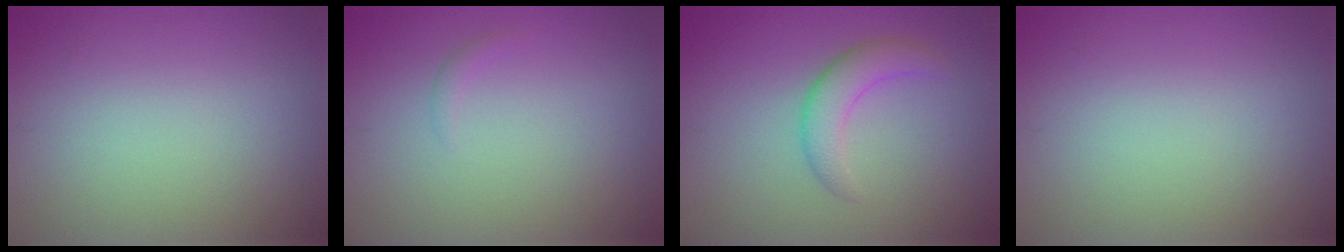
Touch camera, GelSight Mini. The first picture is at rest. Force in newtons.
{"total": 0.6, "press": 0.6, "slide": 0.0}
{"total": 2.9, "press": 2.9, "slide": 0.1}
{"total": 0.0}